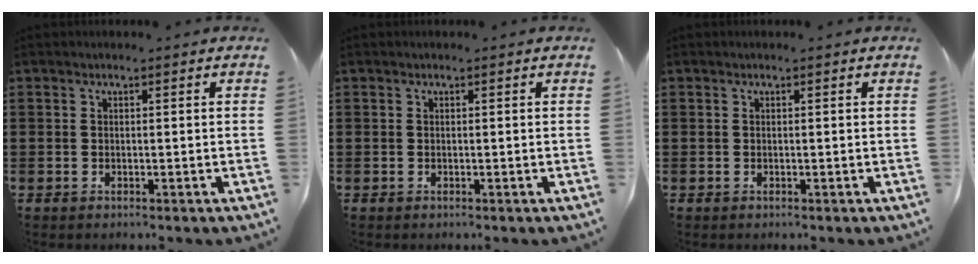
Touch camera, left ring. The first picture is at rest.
{"total": 0.0}
{"total": 0.0}